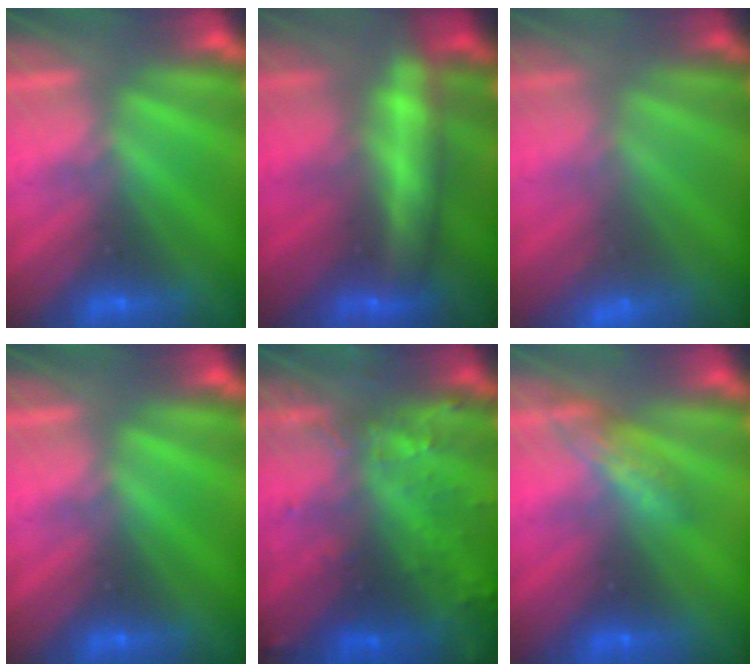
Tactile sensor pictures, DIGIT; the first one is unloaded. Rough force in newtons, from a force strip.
{"total": 6.2}
{"total": 3.0}
{"total": 0.0}
{"total": 6.7}
{"total": 2.7}